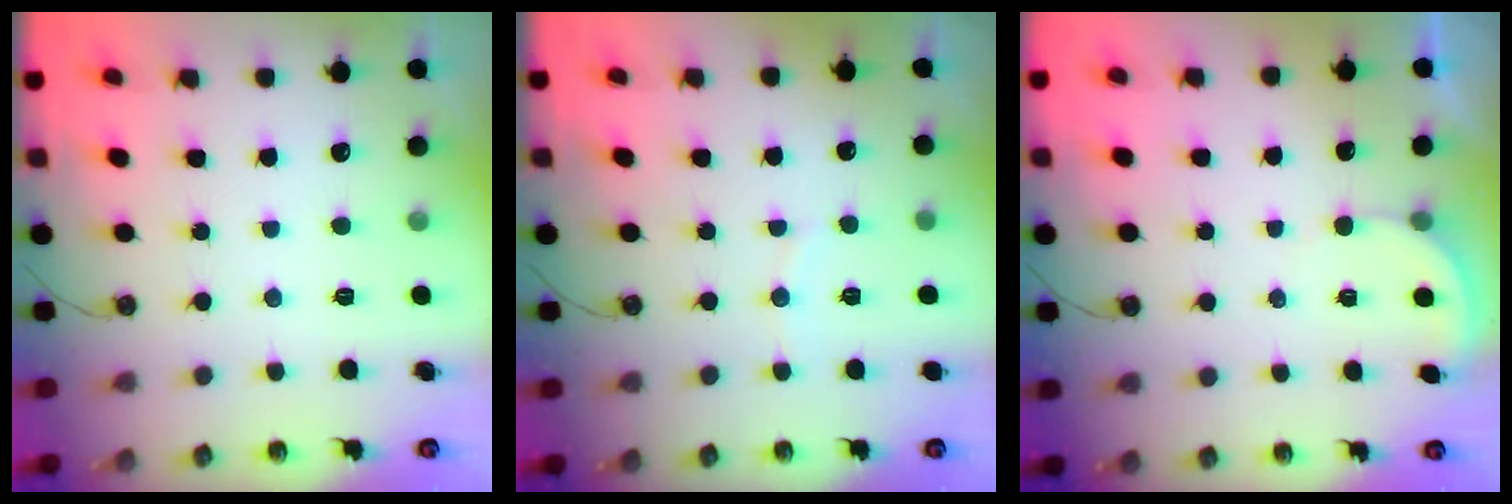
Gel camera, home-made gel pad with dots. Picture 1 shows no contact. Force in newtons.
{"total": 3.5, "press": 3.4, "slide": 0.7}
{"total": 2.2, "press": 2.2, "slide": 0.2}